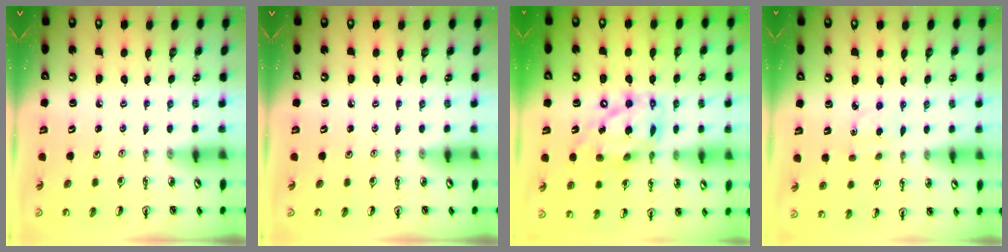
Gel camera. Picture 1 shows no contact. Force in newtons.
{"total": 0.0}
{"total": 15.8, "press": 15.7, "slide": 1.2}
{"total": 1.6, "press": 1.5, "slide": 0.5}